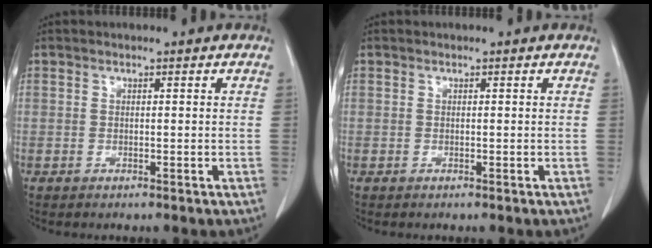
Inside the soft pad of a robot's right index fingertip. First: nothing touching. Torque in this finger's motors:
{"motor_torque": [0.00, 0.00, 0.00, 0.00]}